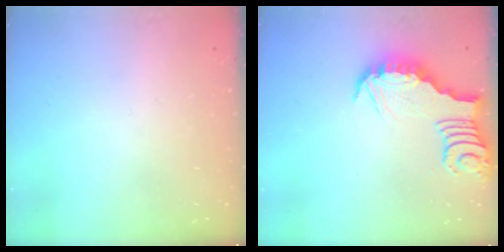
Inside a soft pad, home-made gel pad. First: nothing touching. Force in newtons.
{"total": 3.8, "press": 3.8, "slide": 0.1}